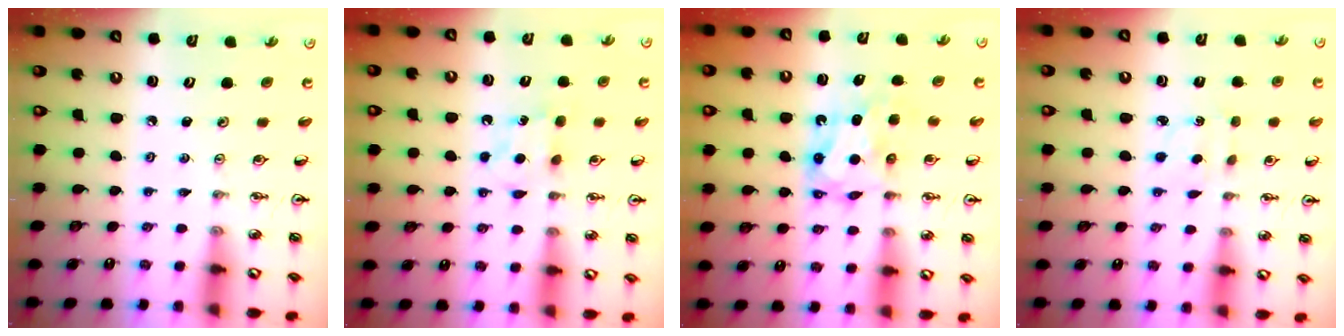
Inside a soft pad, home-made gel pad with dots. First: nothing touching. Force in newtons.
{"total": 5.1, "press": 5.1, "slide": 0.7}
{"total": 7.2, "press": 7.1, "slide": 0.6}
{"total": 2.9, "press": 2.9, "slide": 0.4}